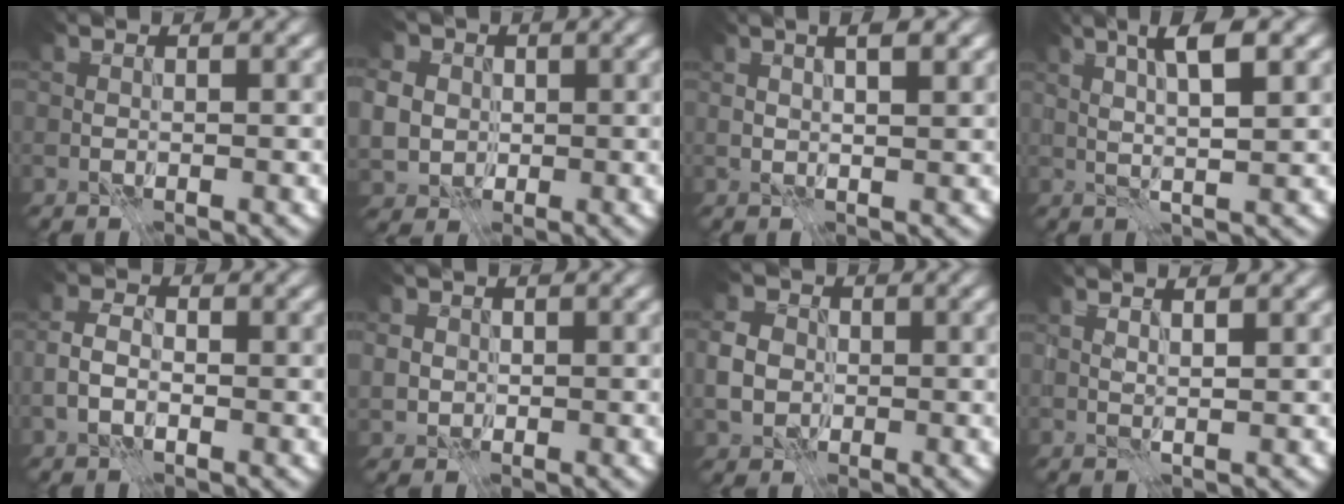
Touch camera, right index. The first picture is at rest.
{"total": 7.7, "force": [1.4, 7.0, 3.1], "torque": [-0.079, 0.017, 0.010]}
{"total": 4.0, "force": [2.1, 1.5, 3.0], "torque": [-0.029, 0.016, 0.013]}
{"total": 4.7, "force": [1.9, 0.9, 4.3], "torque": [-0.075, 0.003, 0.033]}
{"total": 2.0, "force": [-0.8, 1.2, 1.4], "torque": [-0.029, 0.004, -0.021]}
{"total": 1.6, "force": [0.3, 1.5, 0.3], "torque": [-0.006, -0.003, 0.012]}
{"total": 3.2, "force": [-0.2, 2.8, 1.5], "torque": [-0.029, 0.003, -0.008]}
{"total": 2.8, "force": [1.8, 0.8, 1.9], "torque": [-0.017, 0.004, 0.005]}